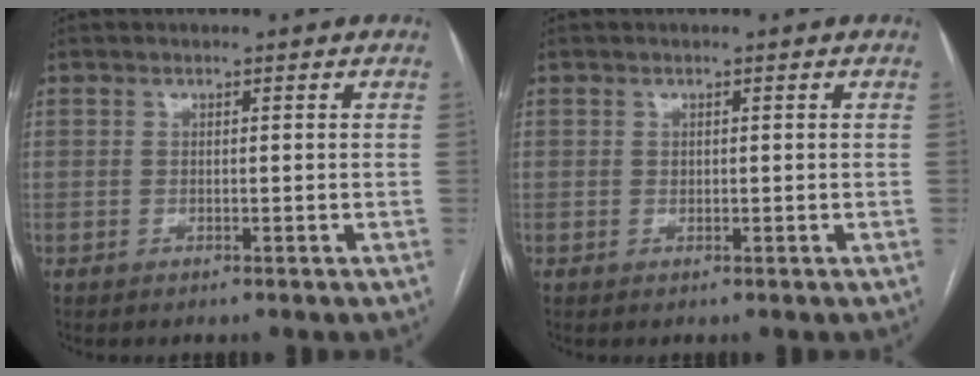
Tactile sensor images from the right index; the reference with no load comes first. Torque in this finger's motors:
{"motor_torque": [-0.05, -0.02, -0.02, 0.00]}